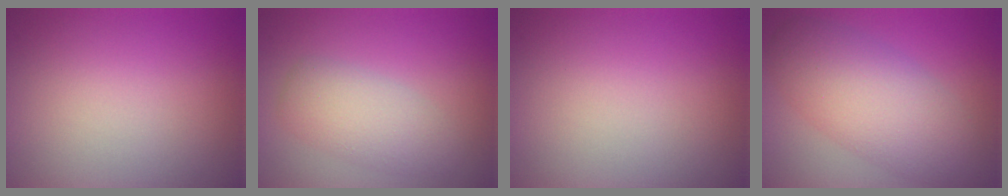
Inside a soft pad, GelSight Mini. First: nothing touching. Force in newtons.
{"total": 3.3, "press": 3.3, "slide": 0.0}
{"total": 0.0}
{"total": 6.6, "press": 6.6, "slide": 0.2}